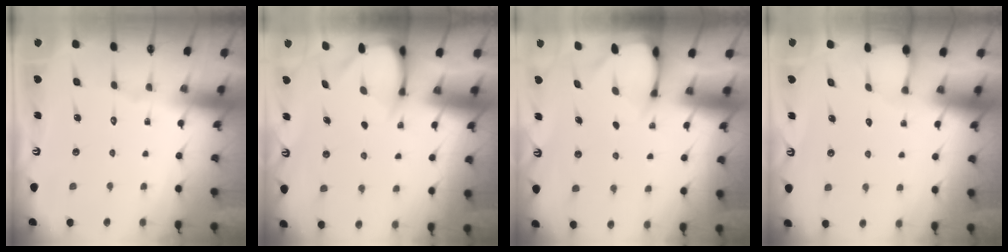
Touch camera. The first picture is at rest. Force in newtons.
{"total": 3.4, "press": 3.4, "slide": 0.3}
{"total": 2.1, "press": 2.1, "slide": 0.1}
{"total": 1.5, "press": 1.5, "slide": 0.1}